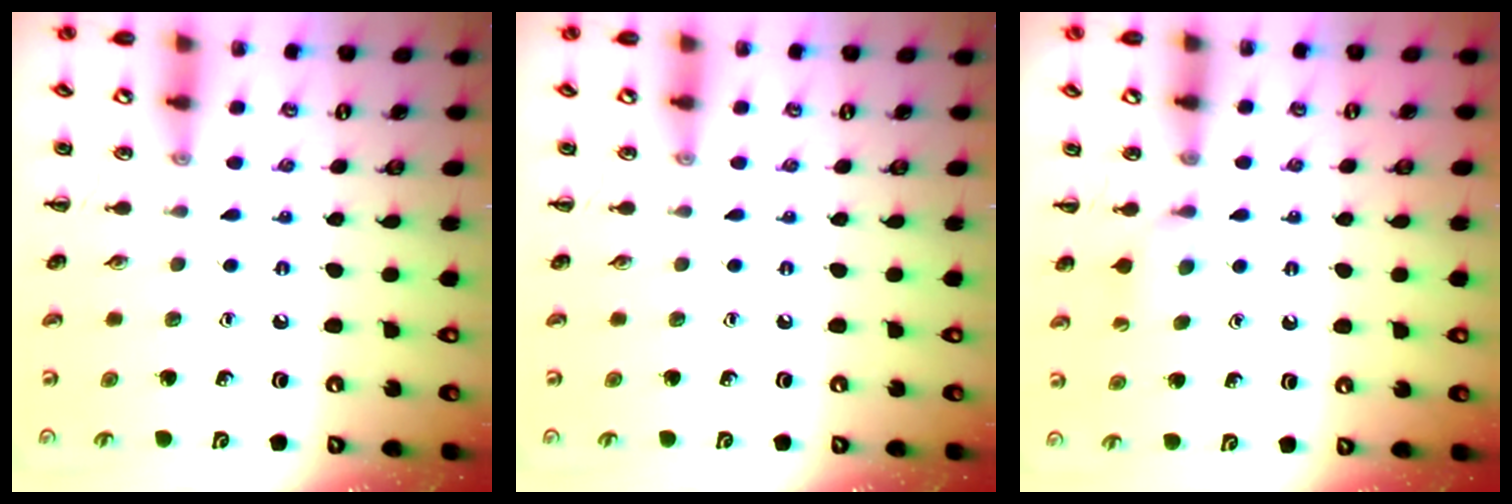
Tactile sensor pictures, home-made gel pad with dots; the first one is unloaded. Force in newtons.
{"total": 0.0}
{"total": 5.2, "press": 5.0, "slide": 1.4}